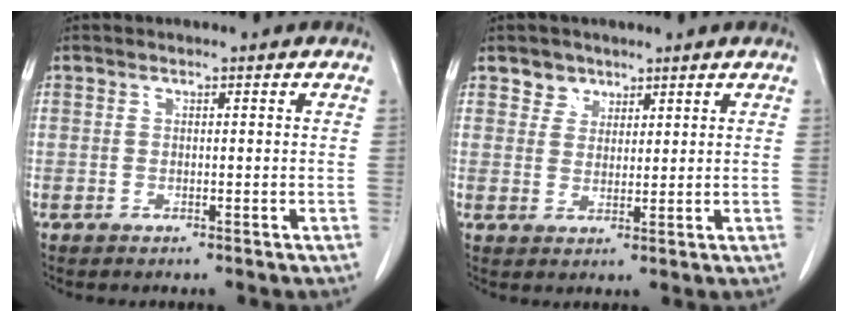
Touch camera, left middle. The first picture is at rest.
{"total": 2.8, "force": [2.0, 2.0, 0.0], "torque": [0.006, 0.000, 0.029]}